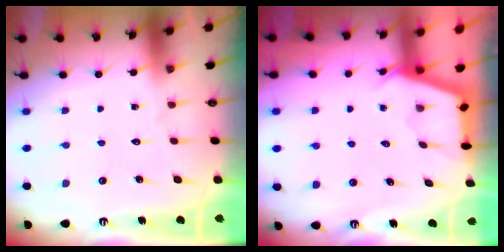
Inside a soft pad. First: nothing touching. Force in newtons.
{"total": 2.8, "press": 2.8, "slide": 0.4}